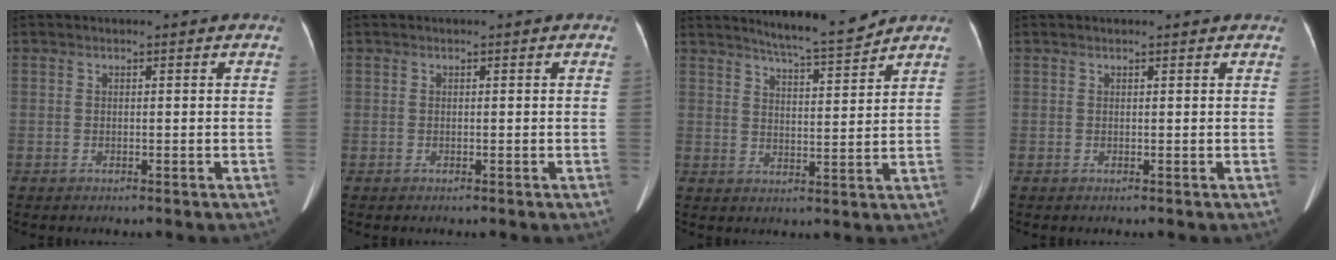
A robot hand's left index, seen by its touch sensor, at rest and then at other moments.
{"total": 0.0}
{"total": 7.3, "force": [6.8, -0.8, 2.4], "torque": [-0.046, -0.011, 0.111]}
{"total": 1.0, "force": [1.0, 0.1, 0.1], "torque": [-0.010, 0.005, 0.011]}